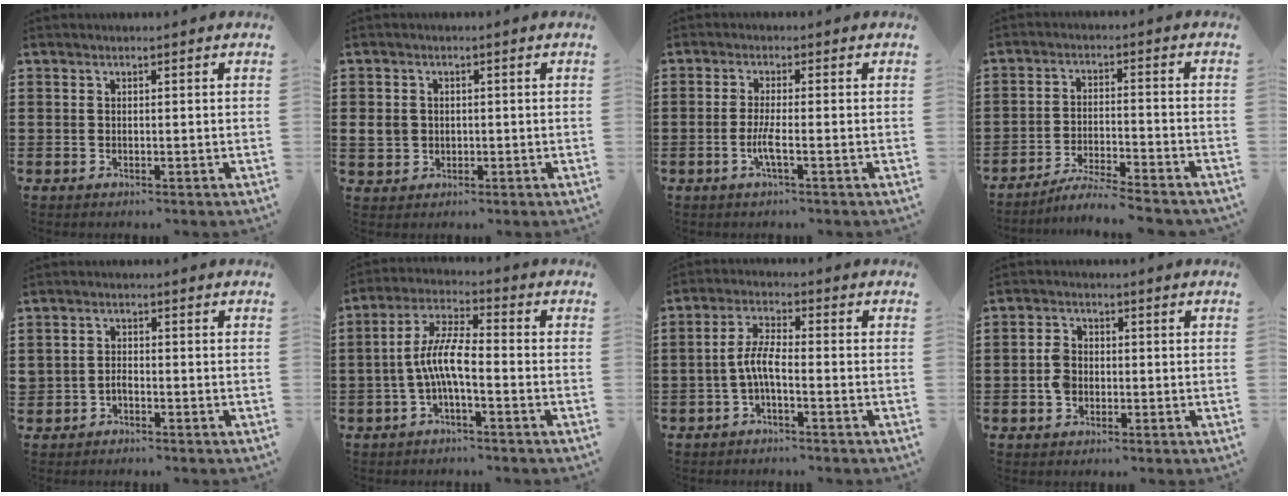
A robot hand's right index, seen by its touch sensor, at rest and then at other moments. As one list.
[{"total": 3.2, "force": [-0.1, 2.9, 1.3], "torque": [-0.041, 0.005, -0.006]}, {"total": 3.2, "force": [-1.2, 0.1, 3.0], "torque": [-0.066, -0.008, -0.026]}, {"total": 4.7, "force": [-4.5, -0.3, 1.3], "torque": [-0.032, -0.005, -0.091]}, {"total": 1.5, "force": [-0.8, 1.0, 0.7], "torque": [-0.017, 0.001, -0.017]}, {"total": 7.5, "force": [-1.9, 2.0, 6.9], "torque": [-0.156, -0.005, -0.042]}, {"total": 4.8, "force": [-1.5, 1.3, 4.4], "torque": [-0.107, -0.003, -0.038]}, {"total": 3.5, "force": [-0.7, 2.6, 2.2], "torque": [-0.058, 0.002, -0.018]}]